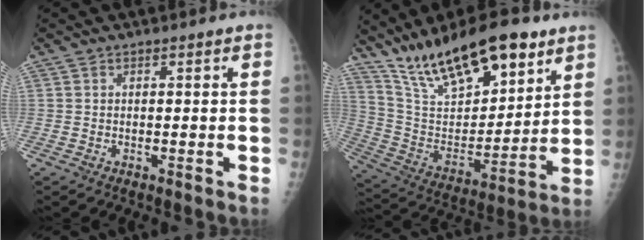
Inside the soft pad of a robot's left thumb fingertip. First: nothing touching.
{"total": 22.9, "force": [15.5, 8.5, 14.7], "torque": [-0.213, -0.053, 0.279]}